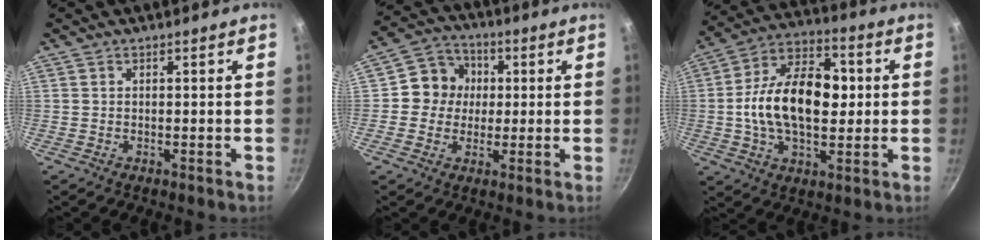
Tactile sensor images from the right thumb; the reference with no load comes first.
{"total": 8.6, "force": [0.7, 8.1, 2.8], "torque": [-0.004, 0.017, -0.008]}
{"total": 18.9, "force": [0.5, 11.5, 15.1], "torque": [-0.231, 0.025, -0.005]}